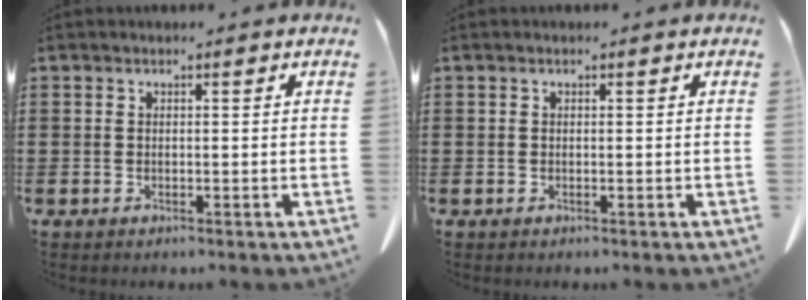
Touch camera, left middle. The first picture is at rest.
{"total": 0.0}